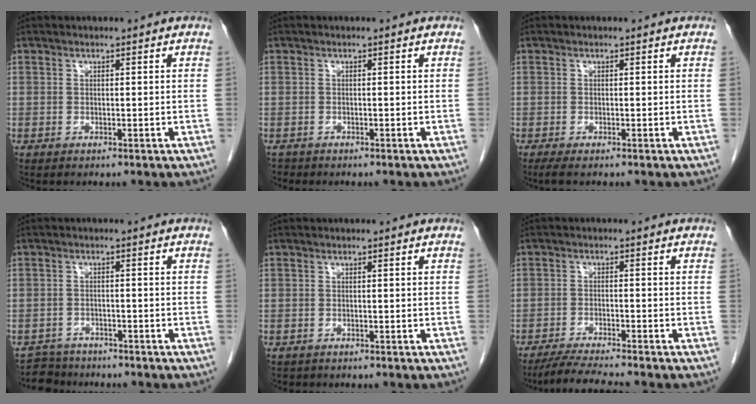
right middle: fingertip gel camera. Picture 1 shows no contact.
{"total": 0.8, "force": [-0.7, 0.3, -0.1], "torque": [-0.007, -0.002, -0.014]}
{"total": 1.1, "force": [-0.9, 0.0, 0.7], "torque": [-0.017, -0.006, -0.016]}
{"total": 3.8, "force": [-3.4, 1.3, -0.9], "torque": [0.015, -0.004, -0.059]}
{"total": 0.9, "force": [-0.7, 0.5, 0.0], "torque": [-0.013, 0.000, -0.010]}
{"total": 5.9, "force": [-5.3, -0.8, 2.4], "torque": [-0.042, -0.022, -0.094]}